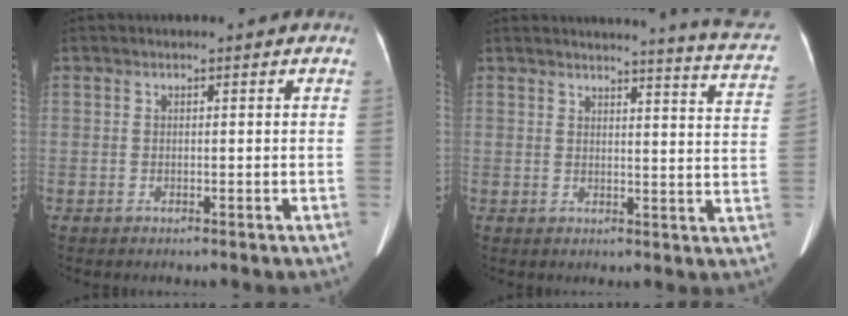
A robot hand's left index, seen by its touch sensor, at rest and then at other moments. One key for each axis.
{"total": 11.1, "fx": 10.5, "fy": -0.5, "fz": 3.8, "tx": -0.037, "ty": -0.061, "tz": 0.095}